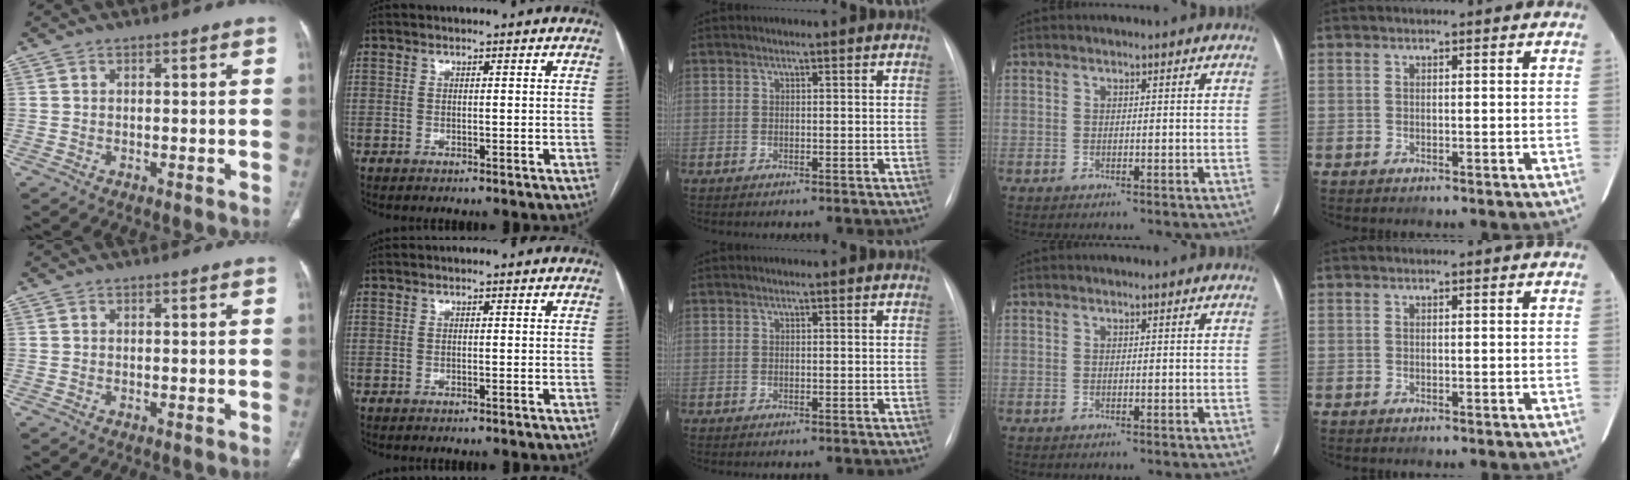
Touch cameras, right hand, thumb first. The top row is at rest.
{}